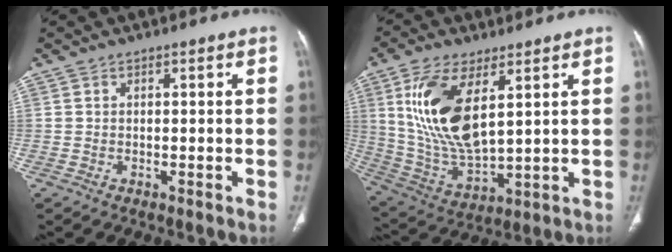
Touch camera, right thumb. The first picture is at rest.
{"total": 17.2, "force": [5.7, 7.7, 14.2], "torque": [-0.281, -0.027, 0.124]}